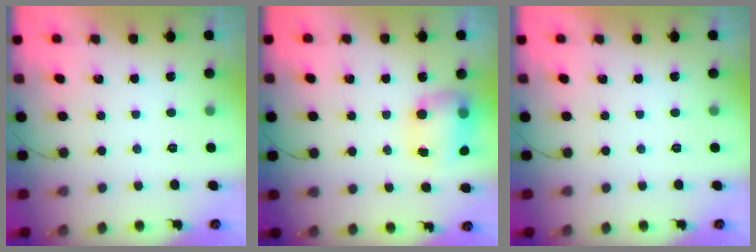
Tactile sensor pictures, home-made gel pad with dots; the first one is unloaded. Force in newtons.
{"total": 9.7, "press": 9.6, "slide": 1.7}
{"total": 0.0}